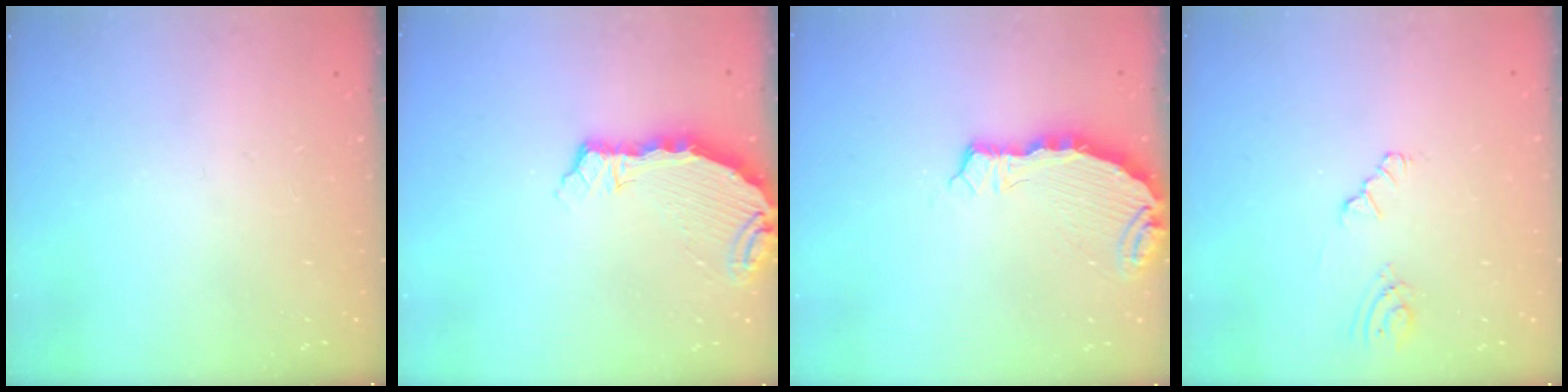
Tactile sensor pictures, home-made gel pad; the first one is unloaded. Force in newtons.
{"total": 7.2, "press": 6.2, "slide": 3.7}
{"total": 5.6, "press": 5.5, "slide": 1.0}
{"total": 3.7, "press": 3.7, "slide": 0.5}